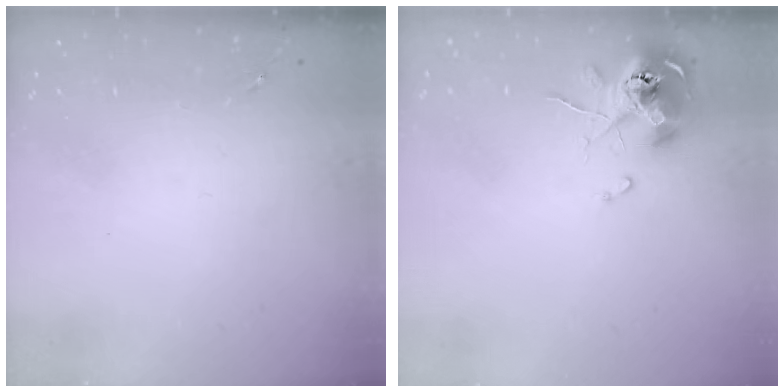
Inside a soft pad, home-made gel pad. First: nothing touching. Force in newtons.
{"total": 10.0, "press": 9.9, "slide": 1.1}